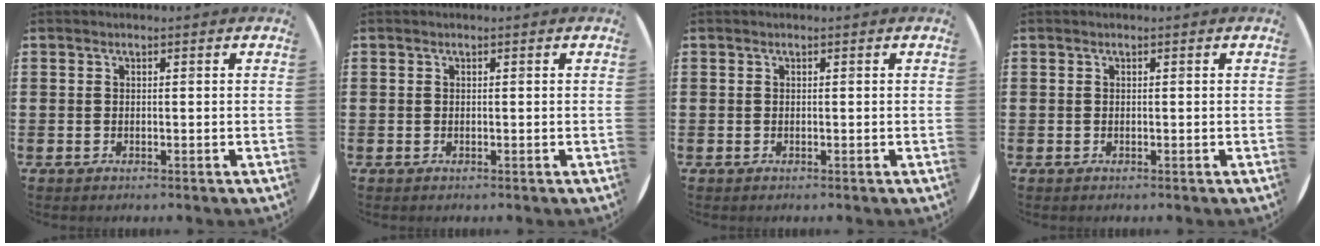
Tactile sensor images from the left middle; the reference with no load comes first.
{"total": 0.0}
{"total": 0.0}
{"total": 0.0}